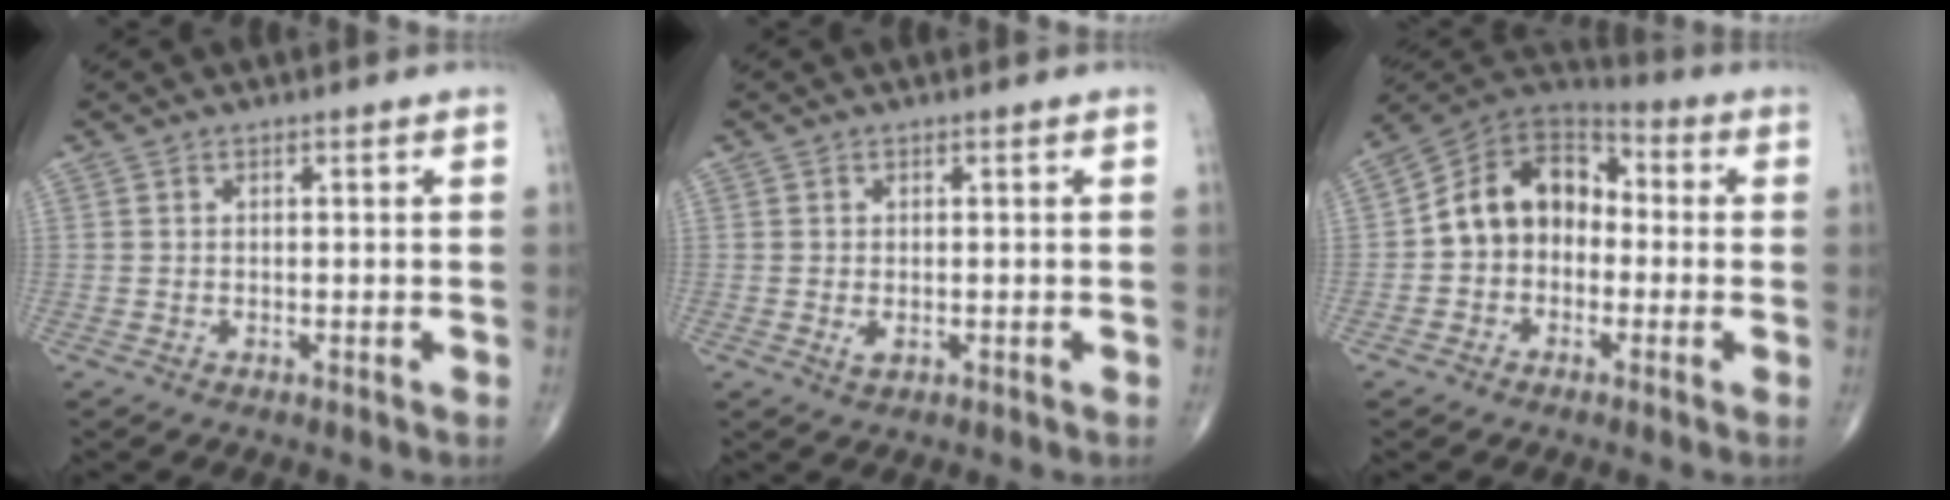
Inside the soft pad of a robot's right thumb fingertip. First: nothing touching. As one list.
[{"total": 1.4, "force": [-0.2, 0.8, 1.2], "torque": [-0.020, -0.004, -0.002]}, {"total": 12.7, "force": [-0.9, 9.8, 7.9], "torque": [-0.102, 0.045, -0.035]}]